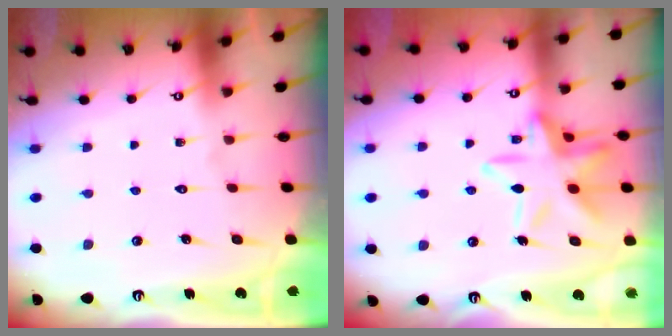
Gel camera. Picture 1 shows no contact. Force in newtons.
{"total": 15.5, "press": 15.5, "slide": 1.1}